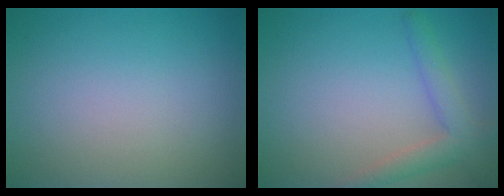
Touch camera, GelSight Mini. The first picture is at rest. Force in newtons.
{"total": 2.9, "press": 2.9, "slide": 0.2}